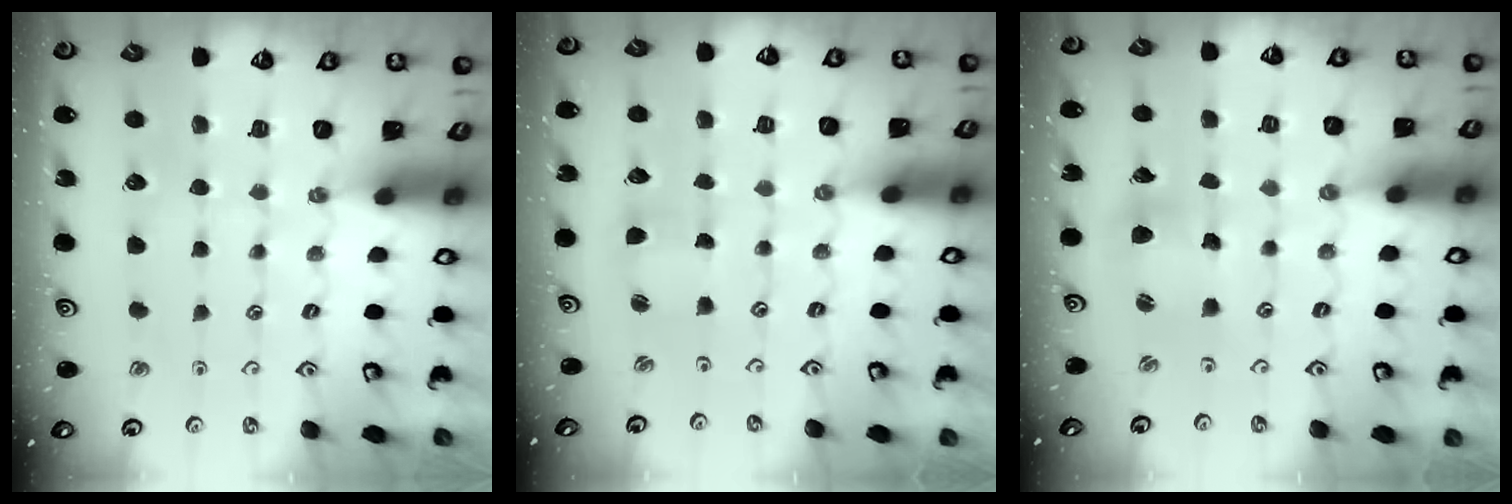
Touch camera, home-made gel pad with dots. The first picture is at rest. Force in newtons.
{"total": 1.8, "press": 1.8, "slide": 0.3}
{"total": 4.6, "press": 4.5, "slide": 0.5}